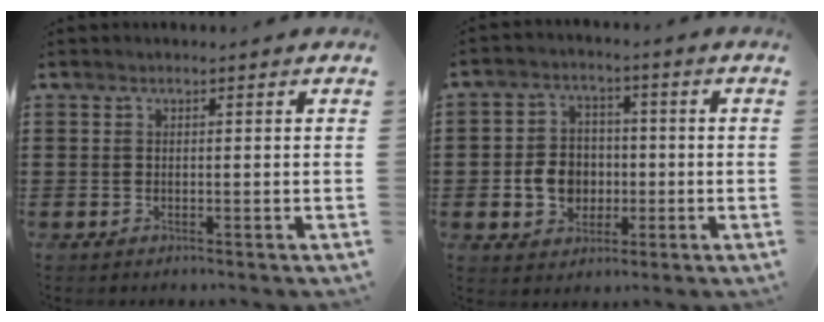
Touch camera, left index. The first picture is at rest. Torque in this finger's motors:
{"motor_torque": [0.40, 0.17, 0.41, 0.09]}